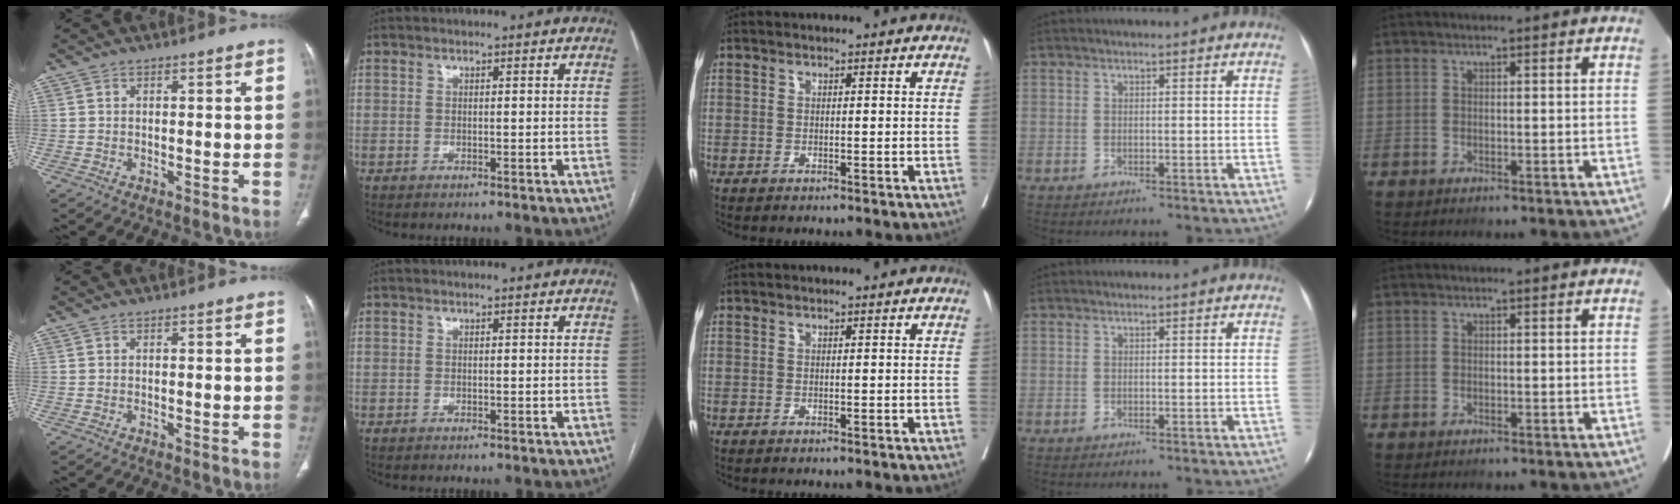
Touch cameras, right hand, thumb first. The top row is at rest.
{}